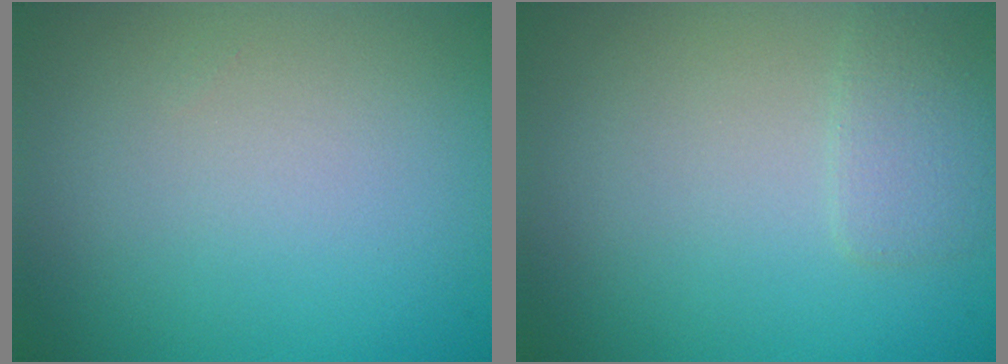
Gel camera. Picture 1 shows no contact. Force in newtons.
{"total": 1.6, "press": 1.6, "slide": 0.2}